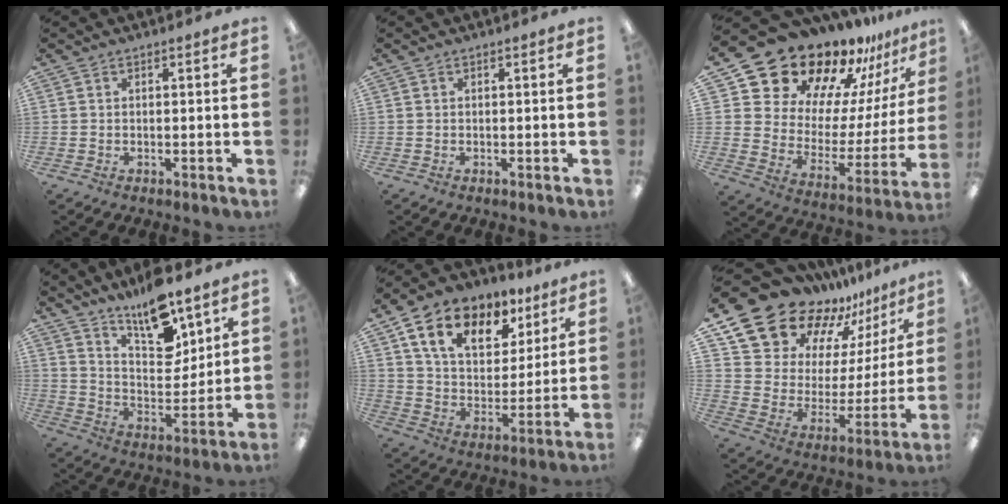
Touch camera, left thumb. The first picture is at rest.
{"total": 0.0}
{"total": 21.4, "force": [18.8, 9.4, 4.5], "torque": [-0.099, -0.160, 0.350]}
{"total": 13.5, "force": [10.2, 5.1, 7.2], "torque": [-0.113, -0.063, 0.180]}
{"total": 15.0, "force": [9.0, 9.1, 7.9], "torque": [-0.146, -0.033, 0.165]}
{"total": 19.3, "force": [16.4, 9.5, 3.6], "torque": [-0.096, -0.132, 0.309]}